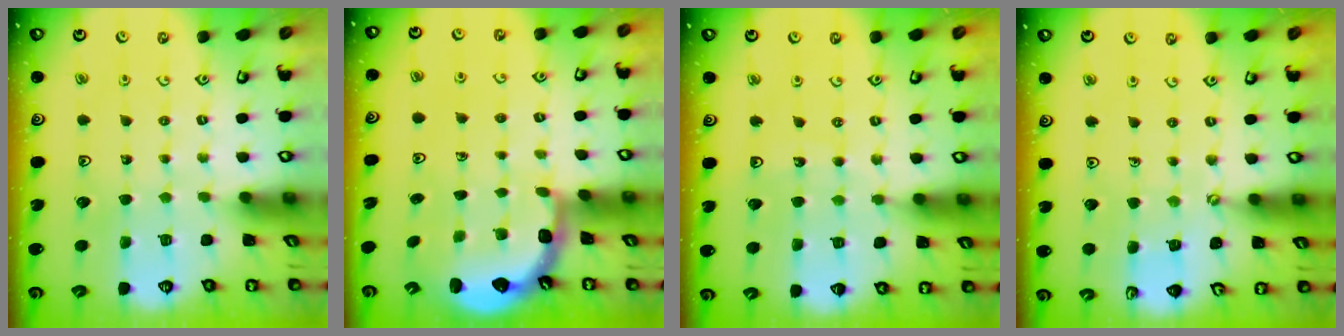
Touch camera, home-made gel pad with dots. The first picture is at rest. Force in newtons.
{"total": 2.5, "press": 2.1, "slide": 1.3}
{"total": 4.4, "press": 3.8, "slide": 2.3}
{"total": 2.3, "press": 2.2, "slide": 0.3}